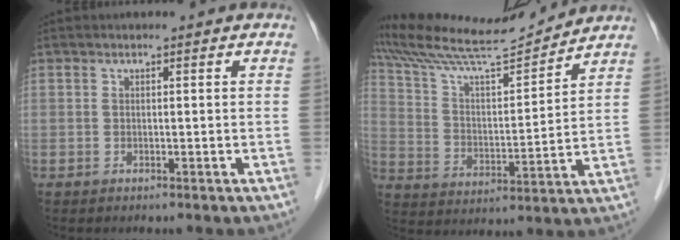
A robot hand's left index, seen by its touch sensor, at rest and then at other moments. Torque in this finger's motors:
{"motor_torque": [0.99, -1.15, 0.31, 0.07]}